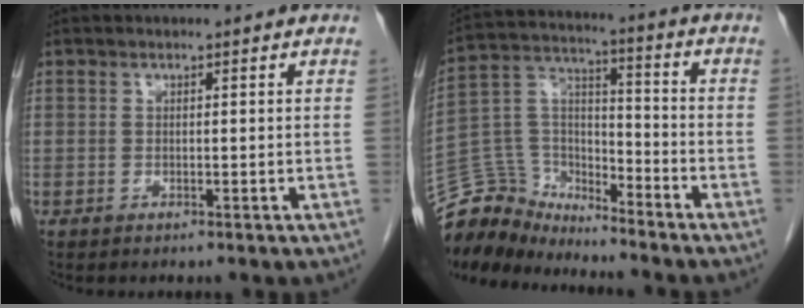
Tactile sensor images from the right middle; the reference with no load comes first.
{"total": 12.3, "force": [-12.0, 2.6, 1.0], "torque": [-0.027, 0.043, -0.234]}